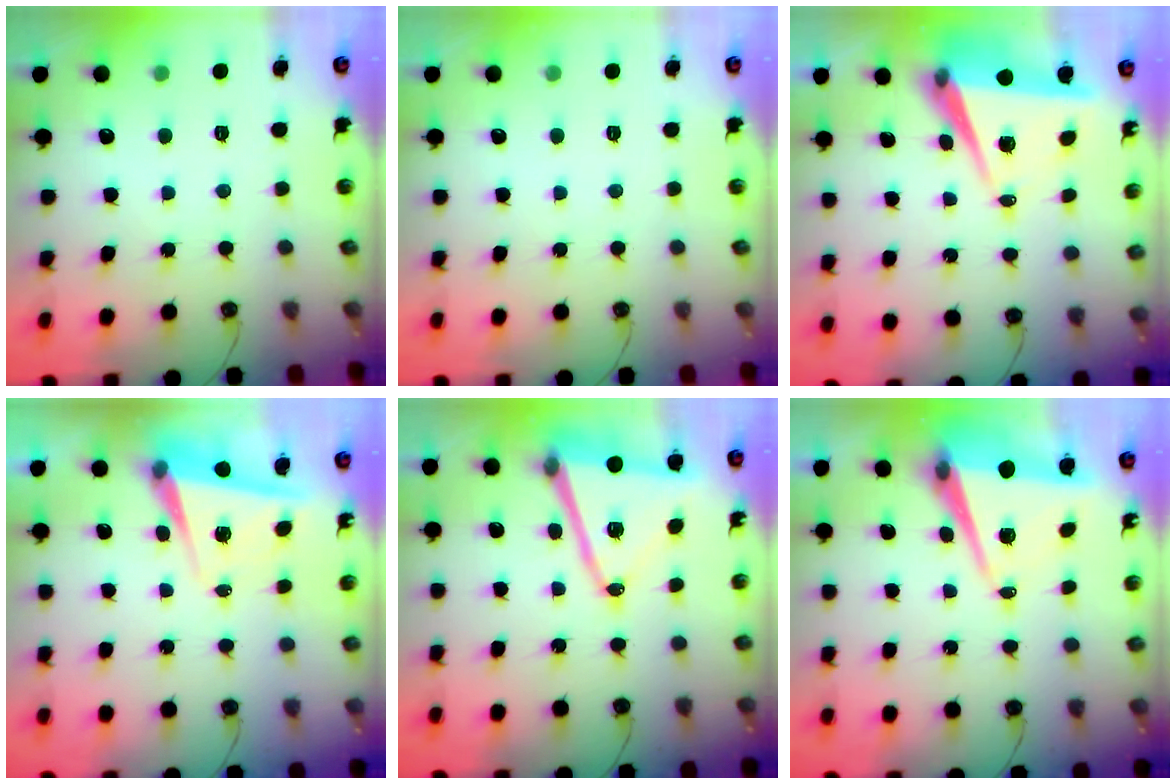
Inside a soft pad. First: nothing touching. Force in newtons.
{"total": 0.0}
{"total": 8.1, "press": 6.8, "slide": 4.4}
{"total": 5.4, "press": 5.3, "slide": 1.3}
{"total": 14.6, "press": 14.2, "slide": 3.4}
{"total": 8.9, "press": 8.3, "slide": 3.3}